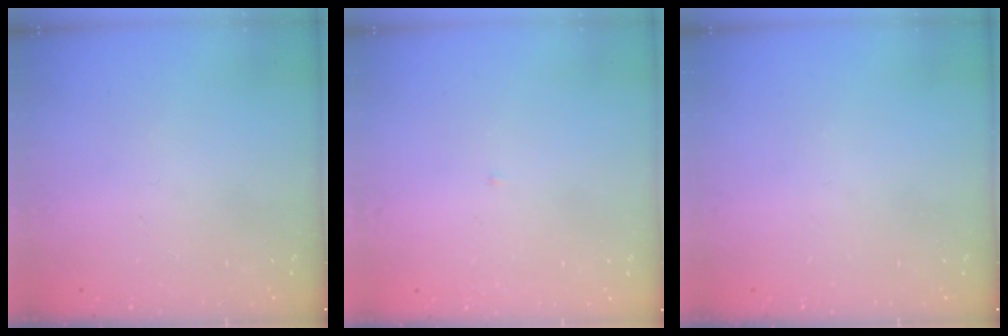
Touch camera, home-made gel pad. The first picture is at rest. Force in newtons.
{"total": 2.0, "press": 2.0, "slide": 0.2}
{"total": 0.0}